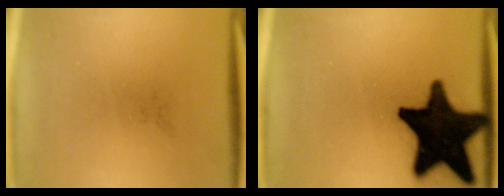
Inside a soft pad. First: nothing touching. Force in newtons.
{"total": 20.2}